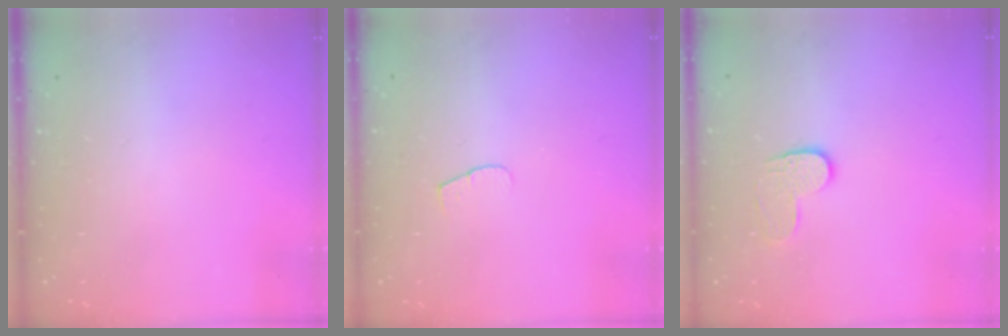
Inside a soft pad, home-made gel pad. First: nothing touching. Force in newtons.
{"total": 3.7, "press": 3.7, "slide": 0.4}
{"total": 5.7, "press": 5.7, "slide": 0.4}